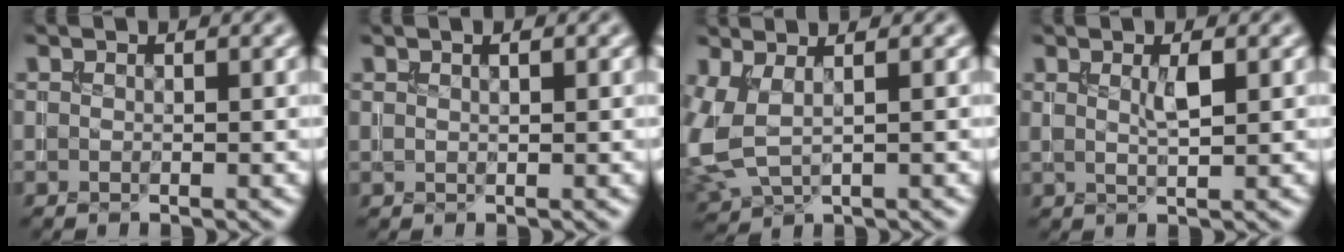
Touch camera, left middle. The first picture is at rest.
{"total": 0.8, "force": [0.4, 0.3, 0.6], "torque": [-0.011, 0.000, 0.009]}
{"total": 4.4, "force": [0.6, 2.3, 3.7], "torque": [-0.105, -0.003, 0.014]}
{"total": 1.8, "force": [0.6, 0.3, 1.6], "torque": [-0.033, -0.001, 0.009]}